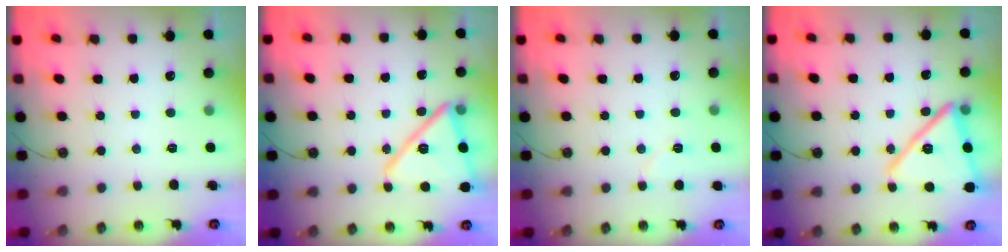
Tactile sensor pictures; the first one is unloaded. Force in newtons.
{"total": 18.0, "press": 18.0, "slide": 1.1}
{"total": 5.0, "press": 4.8, "slide": 1.6}
{"total": 19.0, "press": 18.9, "slide": 1.5}